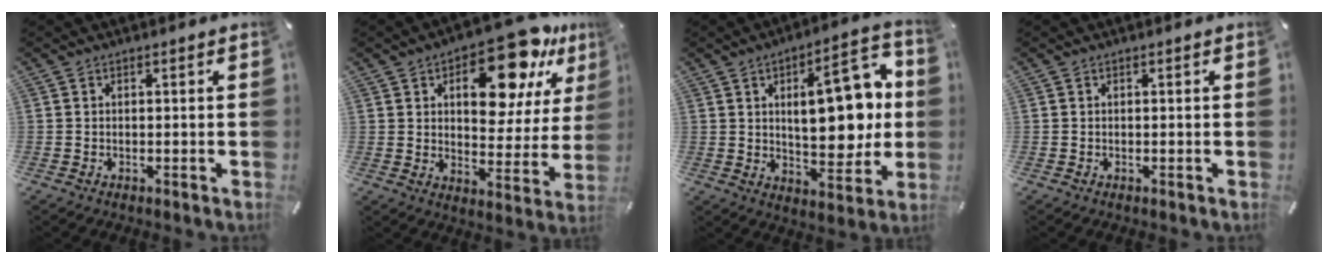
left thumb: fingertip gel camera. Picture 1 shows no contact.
{"total": 17.9, "force": [10.6, 8.6, 11.6], "torque": [-0.148, -0.059, 0.172]}
{"total": 20.2, "force": [3.3, 10.1, 17.2], "torque": [-0.224, -0.006, 0.047]}
{"total": 0.0}